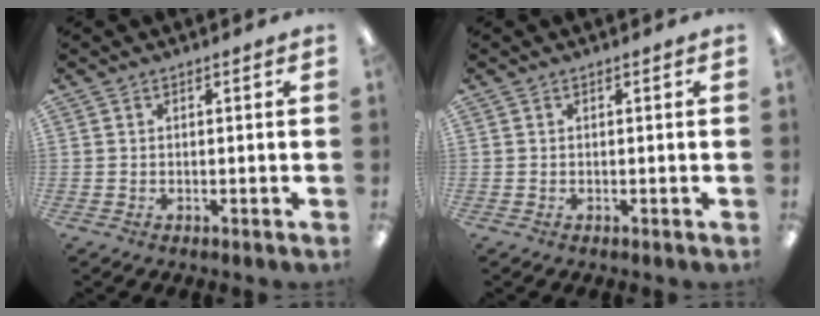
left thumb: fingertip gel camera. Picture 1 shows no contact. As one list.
[{"total": 0.0}]